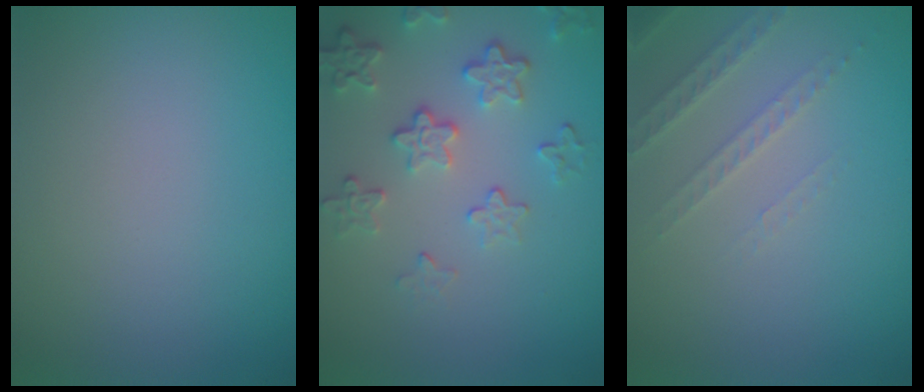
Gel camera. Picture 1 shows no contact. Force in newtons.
{"total": 4.1, "press": 3.2, "slide": 2.5}
{"total": 2.2, "press": 2.1, "slide": 0.7}